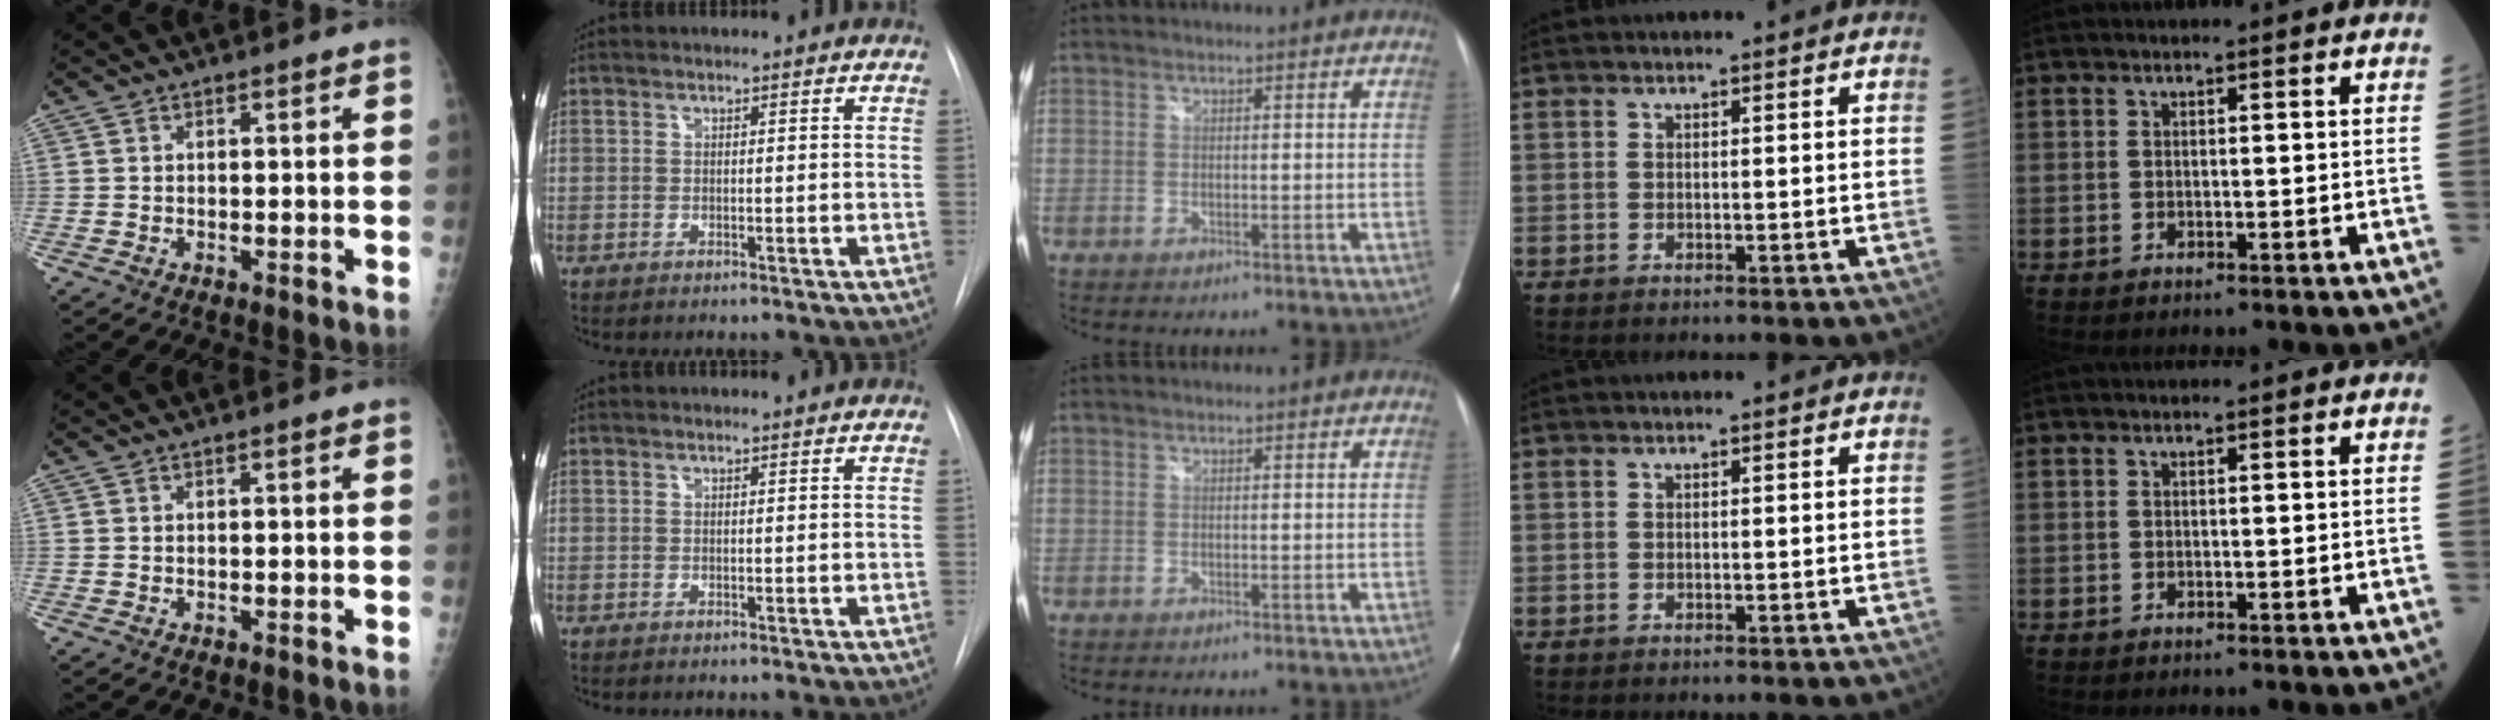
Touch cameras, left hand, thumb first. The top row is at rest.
{}